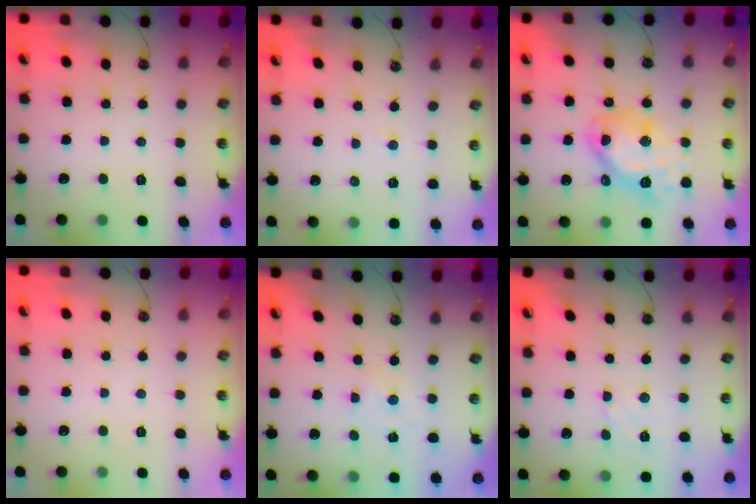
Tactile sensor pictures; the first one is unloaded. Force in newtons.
{"total": 2.7, "press": 2.7, "slide": 0.3}
{"total": 14.3, "press": 14.2, "slide": 1.3}
{"total": 0.0}
{"total": 0.0}
{"total": 1.8, "press": 1.7, "slide": 0.6}